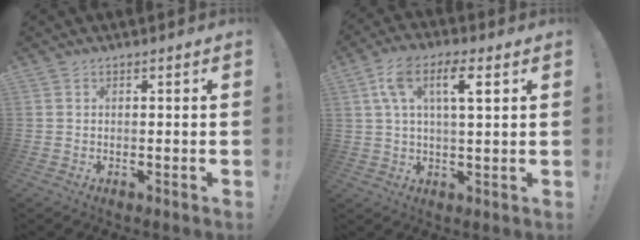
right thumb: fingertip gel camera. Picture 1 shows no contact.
{"total": 9.8, "force": [3.4, 3.5, 8.5], "torque": [-0.137, 0.001, 0.056]}